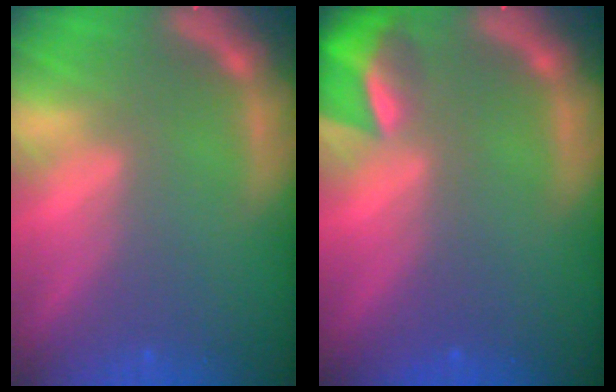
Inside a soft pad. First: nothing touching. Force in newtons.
{"total": 4.4}